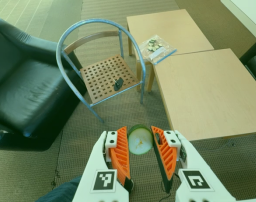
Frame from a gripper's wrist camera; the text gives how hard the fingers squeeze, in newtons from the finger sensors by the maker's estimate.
{"total": 7.7, "left": 7.4, "right": 8.1}